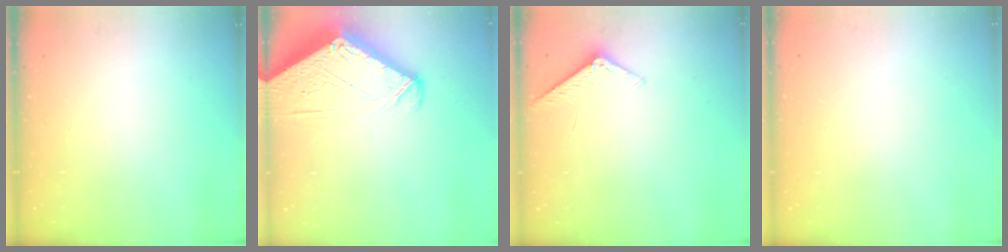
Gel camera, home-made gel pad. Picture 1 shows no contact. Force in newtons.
{"total": 6.9, "press": 6.9, "slide": 0.6}
{"total": 5.6, "press": 5.6, "slide": 0.6}
{"total": 0.0}